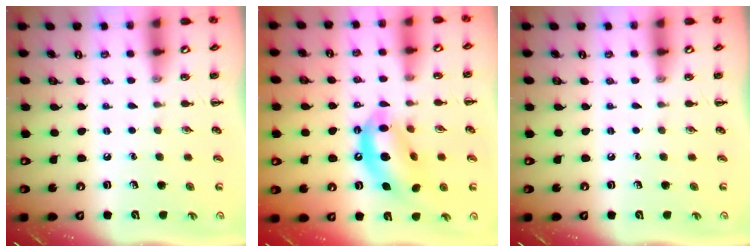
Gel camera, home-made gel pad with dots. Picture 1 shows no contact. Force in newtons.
{"total": 12.8, "press": 12.4, "slide": 3.4}
{"total": 0.0}